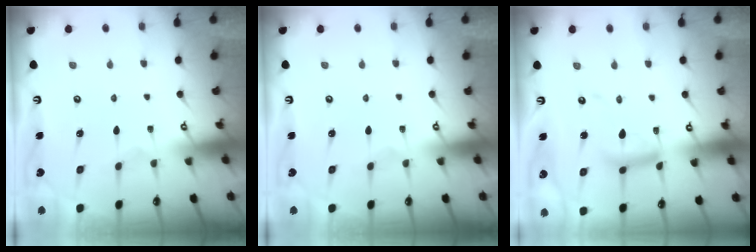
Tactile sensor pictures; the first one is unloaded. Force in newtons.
{"total": 0.0}
{"total": 12.4, "press": 12.3, "slide": 1.1}